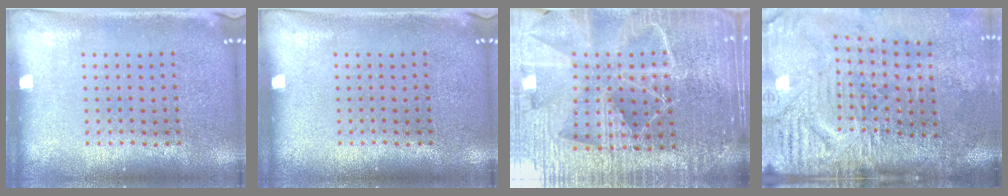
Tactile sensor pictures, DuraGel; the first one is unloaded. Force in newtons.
{"total": 0.0}
{"total": 6.4, "press": 5.6, "slide": 3.3}
{"total": 4.8, "press": 3.9, "slide": 2.7}